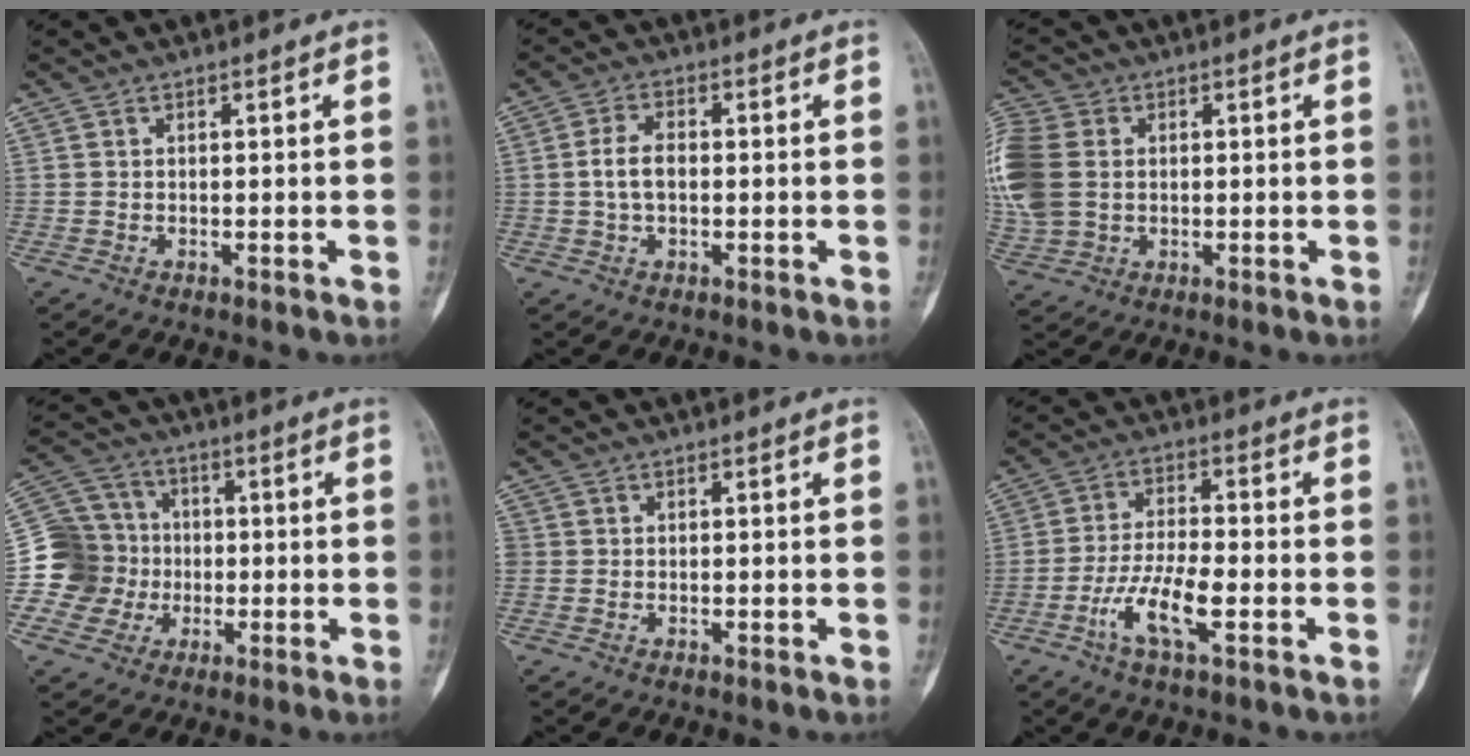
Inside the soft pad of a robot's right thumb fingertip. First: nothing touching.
{"total": 4.8, "force": [-0.3, 2.9, 3.8], "torque": [-0.075, 0.013, -0.011]}
{"total": 14.9, "force": [1.6, 11.6, 9.3], "torque": [-0.244, 0.009, 0.034]}
{"total": 12.0, "force": [-2.1, 11.6, 2.0], "torque": [0.001, 0.048, -0.038]}
{"total": 1.4, "force": [-0.1, 1.4, 0.3], "torque": [0.010, 0.005, -0.006]}
{"total": 9.0, "force": [-3.6, 2.6, 7.9], "torque": [-0.164, 0.016, -0.069]}